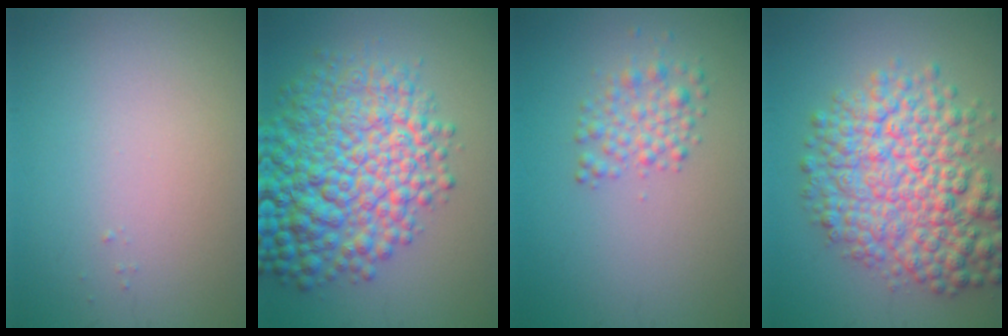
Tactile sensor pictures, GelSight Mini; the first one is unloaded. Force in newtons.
{"total": 10.9, "press": 10.9, "slide": 0.3}
{"total": 2.3, "press": 2.3, "slide": 0.0}
{"total": 9.4, "press": 9.4, "slide": 0.3}